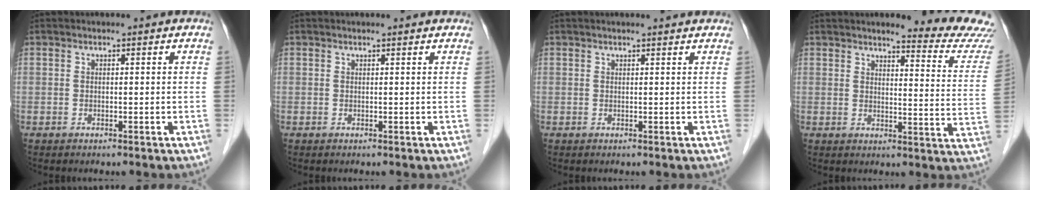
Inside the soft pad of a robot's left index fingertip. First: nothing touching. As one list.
[{"total": 0.6, "force": [0.6, 0.2, 0.1], "torque": [-0.011, 0.006, 0.006]}, {"total": 2.5, "force": [2.4, 0.1, 0.8], "torque": [-0.011, 0.012, 0.024]}, {"total": 12.7, "force": [12.3, -0.3, 3.2], "torque": [-0.029, -0.087, 0.121]}]